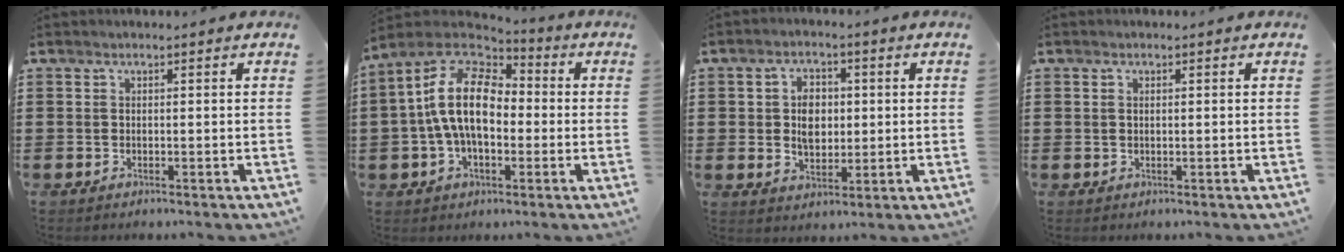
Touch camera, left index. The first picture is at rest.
{"total": 13.5, "force": [0.5, 7.6, 11.1], "torque": [-0.263, -0.004, -0.003]}
{"total": 5.3, "force": [0.5, 3.6, 3.9], "torque": [-0.068, 0.009, 0.002]}
{"total": 0.8, "force": [0.2, 0.4, 0.6], "torque": [-0.014, 0.003, 0.003]}